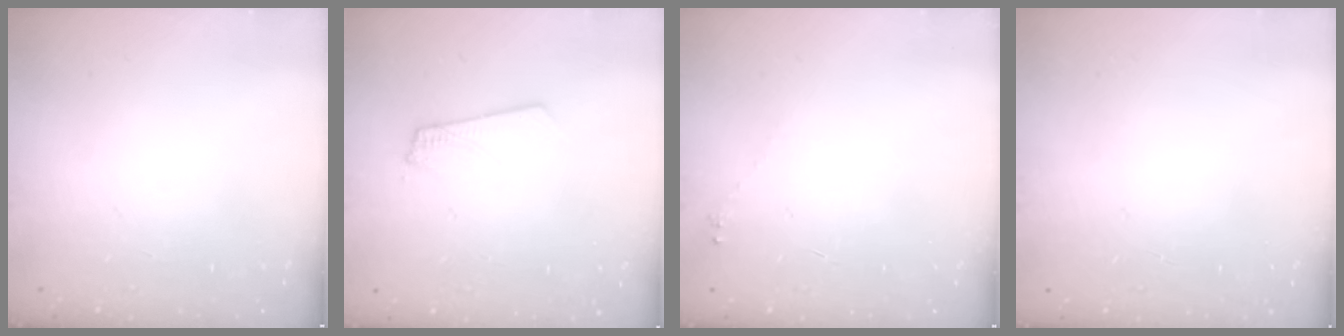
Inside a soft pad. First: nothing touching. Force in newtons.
{"total": 1.8, "press": 1.8, "slide": 0.1}
{"total": 1.7, "press": 1.6, "slide": 0.2}
{"total": 0.0}